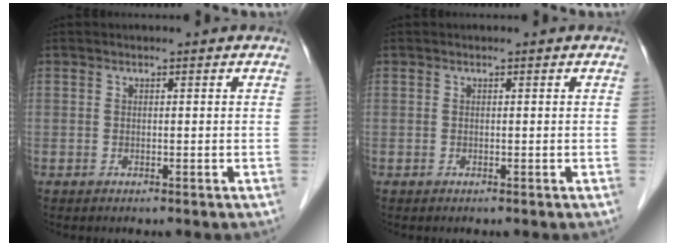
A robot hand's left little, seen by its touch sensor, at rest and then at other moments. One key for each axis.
{"total": 0.0}